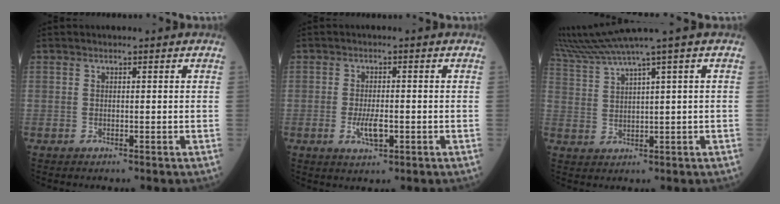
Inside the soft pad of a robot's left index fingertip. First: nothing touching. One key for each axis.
{"total": 3.5, "fx": -1.0, "fy": 1.0, "fz": 3.2, "tx": -0.064, "ty": -0.003, "tz": -0.014}
{"total": 7.2, "fx": 5.8, "fy": -2.6, "fz": 3.3, "tx": -0.070, "ty": 0.010, "tz": 0.117}